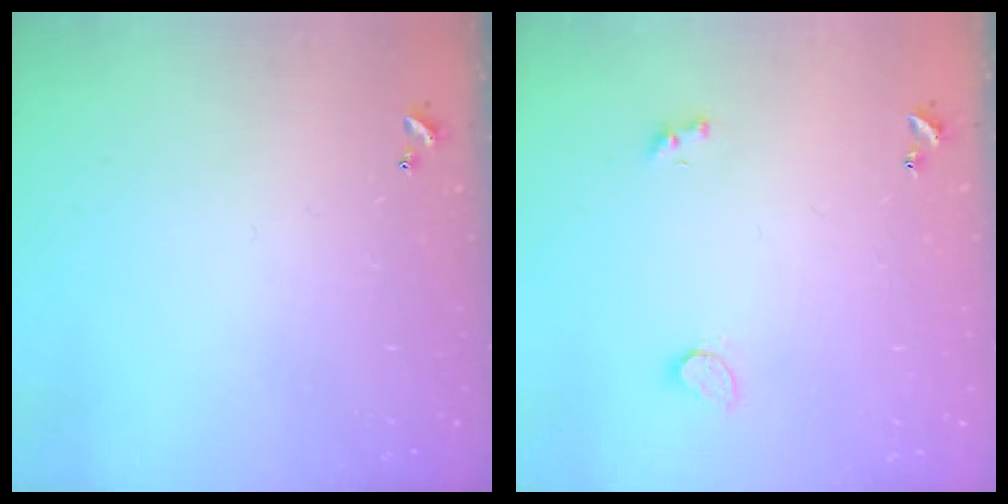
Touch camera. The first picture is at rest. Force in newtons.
{"total": 3.5, "press": 3.2, "slide": 1.5}